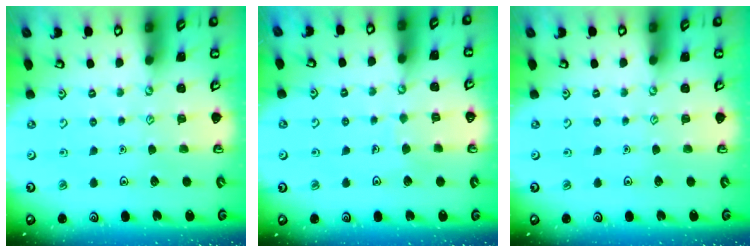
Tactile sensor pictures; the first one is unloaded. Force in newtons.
{"total": 3.8, "press": 3.8, "slide": 0.3}
{"total": 0.0}